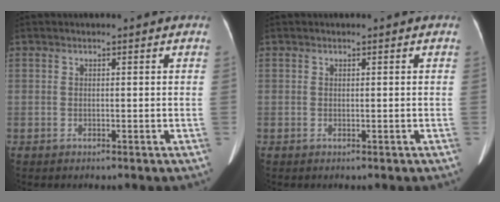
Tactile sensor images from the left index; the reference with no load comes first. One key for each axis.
{"total": 0.0}